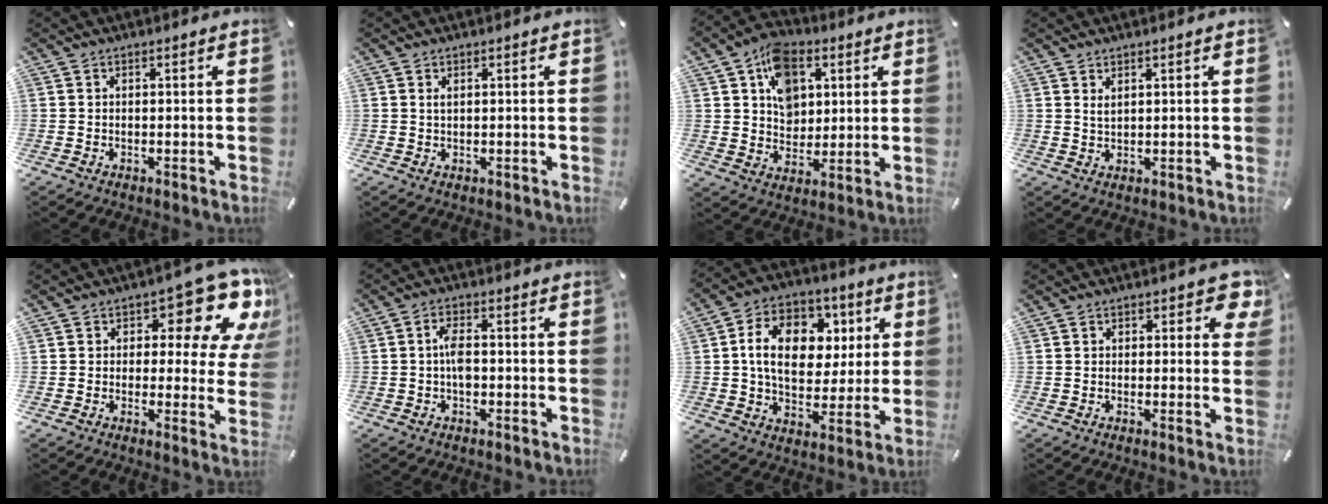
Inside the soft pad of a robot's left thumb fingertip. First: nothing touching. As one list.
[{"total": 1.1, "force": [0.4, 0.5, 0.9], "torque": [-0.018, 0.000, 0.007]}, {"total": 11.7, "force": [5.0, 9.1, 5.4], "torque": [-0.084, -0.016, 0.094]}, {"total": 1.9, "force": [1.2, 0.8, 1.1], "torque": [-0.025, -0.001, 0.022]}, {"total": 13.5, "force": [7.5, 7.0, 8.8], "torque": [-0.116, -0.052, 0.126]}, {"total": 4.2, "force": [-0.5, 2.1, 3.6], "torque": [-0.075, 0.005, -0.011]}, {"total": 16.5, "force": [3.6, 12.0, 10.7], "torque": [-0.172, 0.010, 0.067]}, {"total": 4.4, "force": [1.8, 2.9, 2.8], "torque": [-0.018, -0.005, 0.025]}]